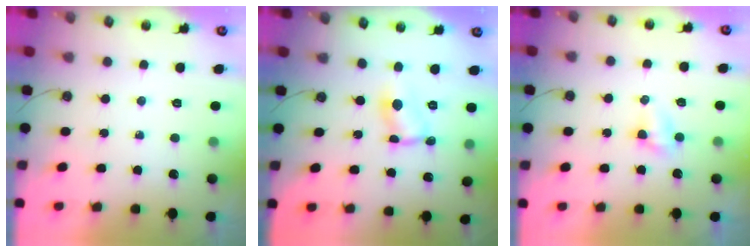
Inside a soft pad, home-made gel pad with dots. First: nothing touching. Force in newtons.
{"total": 2.9, "press": 2.9, "slide": 0.2}
{"total": 5.0, "press": 3.5, "slide": 3.6}